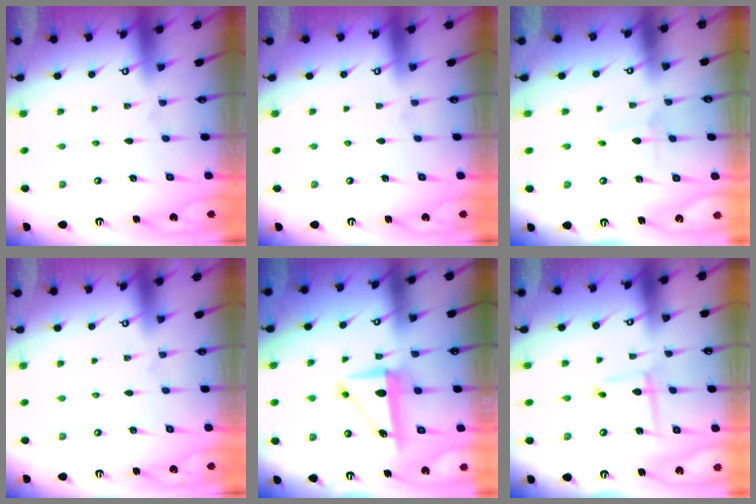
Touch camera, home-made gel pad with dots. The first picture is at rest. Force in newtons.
{"total": 0.0}
{"total": 2.0, "press": 2.0, "slide": 0.2}
{"total": 0.0}
{"total": 8.4, "press": 8.0, "slide": 2.5}
{"total": 3.9, "press": 3.9, "slide": 0.3}